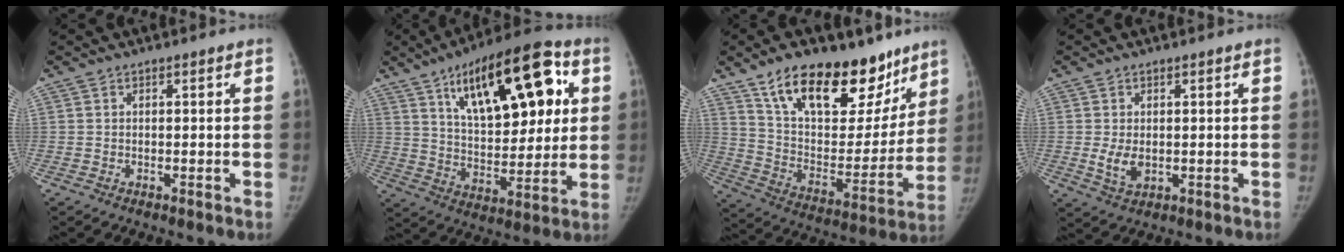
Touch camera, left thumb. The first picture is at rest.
{"total": 23.5, "force": [9.1, 10.5, 19.0], "torque": [-0.245, -0.017, 0.145]}
{"total": 25.8, "force": [16.7, 13.1, 14.7], "torque": [-0.172, -0.059, 0.268]}
{"total": 4.1, "force": [-0.4, 2.7, 3.1], "torque": [-0.058, -0.008, -0.001]}